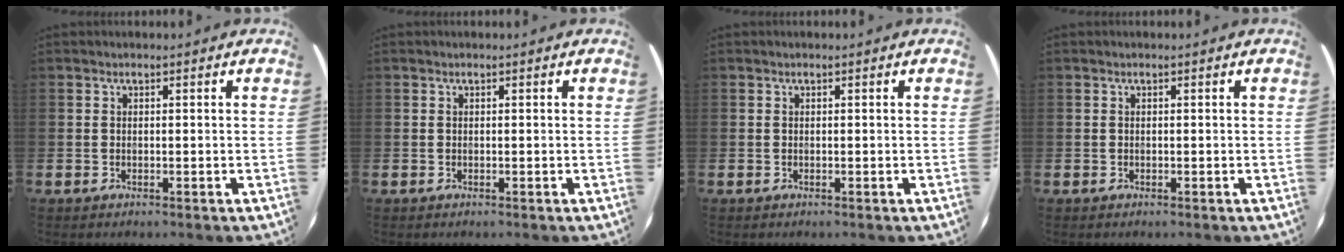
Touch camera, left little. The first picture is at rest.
{"total": 0.0}
{"total": 0.0}
{"total": 0.0}